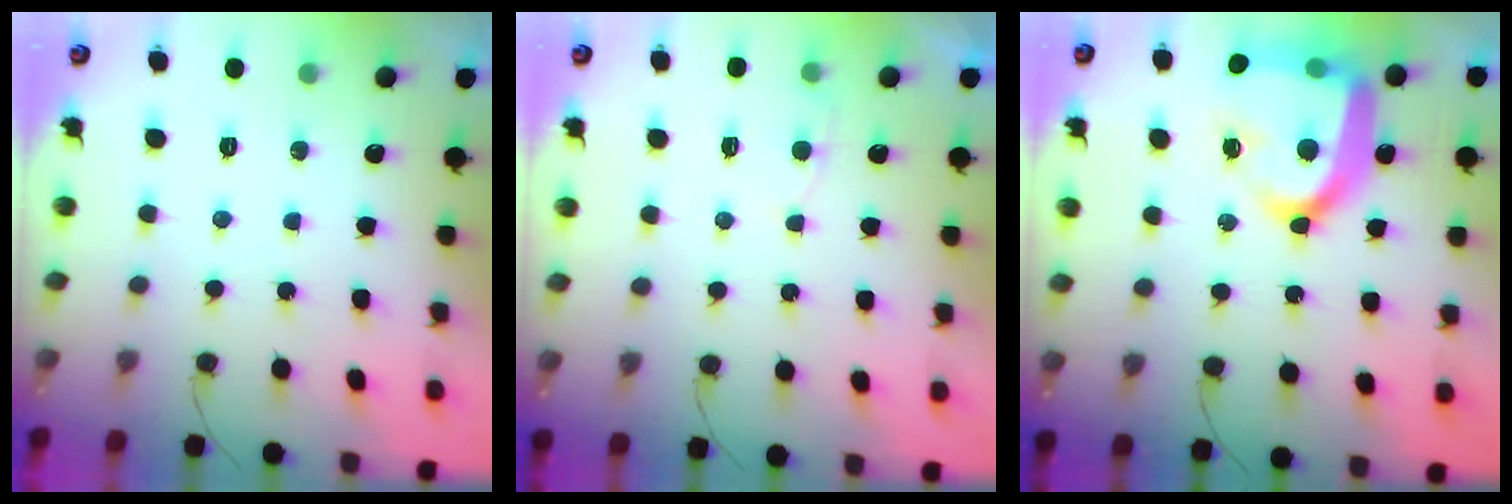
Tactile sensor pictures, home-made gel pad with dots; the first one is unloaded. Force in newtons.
{"total": 3.2, "press": 3.2, "slide": 0.4}
{"total": 24.5, "press": 24.4, "slide": 2.1}